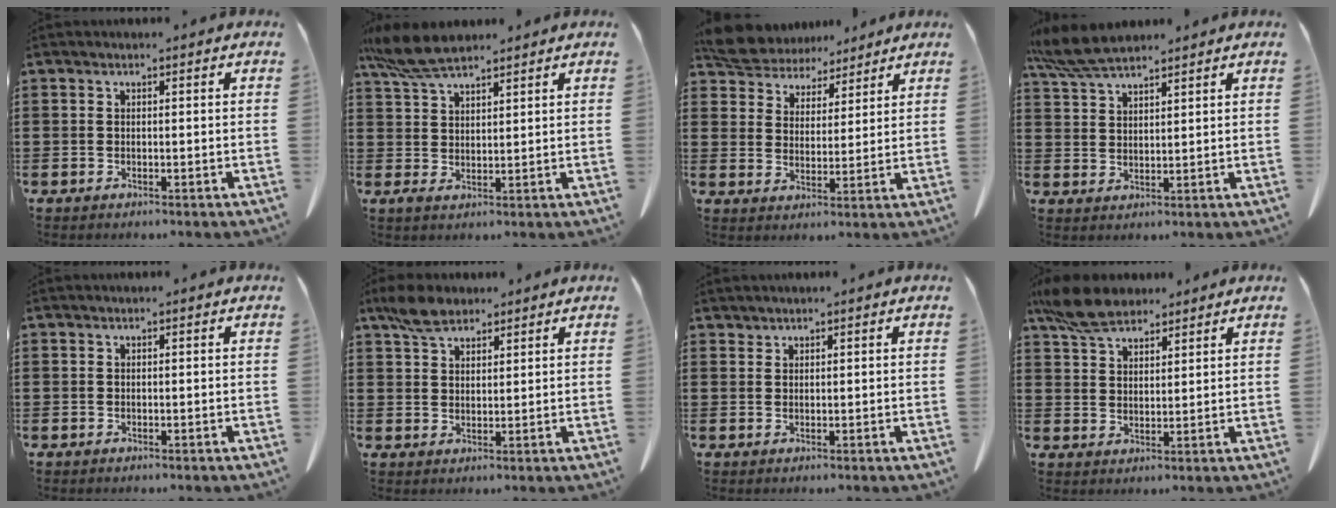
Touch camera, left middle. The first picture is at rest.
{"total": 7.3, "force": [5.4, 1.8, 4.5], "torque": [-0.105, -0.011, 0.103]}
{"total": 6.4, "force": [6.0, 2.2, 0.5], "torque": [-0.044, -0.028, 0.111]}
{"total": 6.1, "force": [5.2, 1.3, 3.0], "torque": [-0.073, -0.008, 0.099]}
{"total": 0.0}
{"total": 5.0, "force": [3.7, 2.4, 2.2], "torque": [-0.056, 0.006, 0.071]}
{"total": 0.9, "force": [0.9, 0.2, 0.0], "torque": [-0.003, -0.002, 0.019]}
{"total": 7.3, "force": [5.8, 3.0, 3.3], "torque": [-0.084, -0.004, 0.111]}